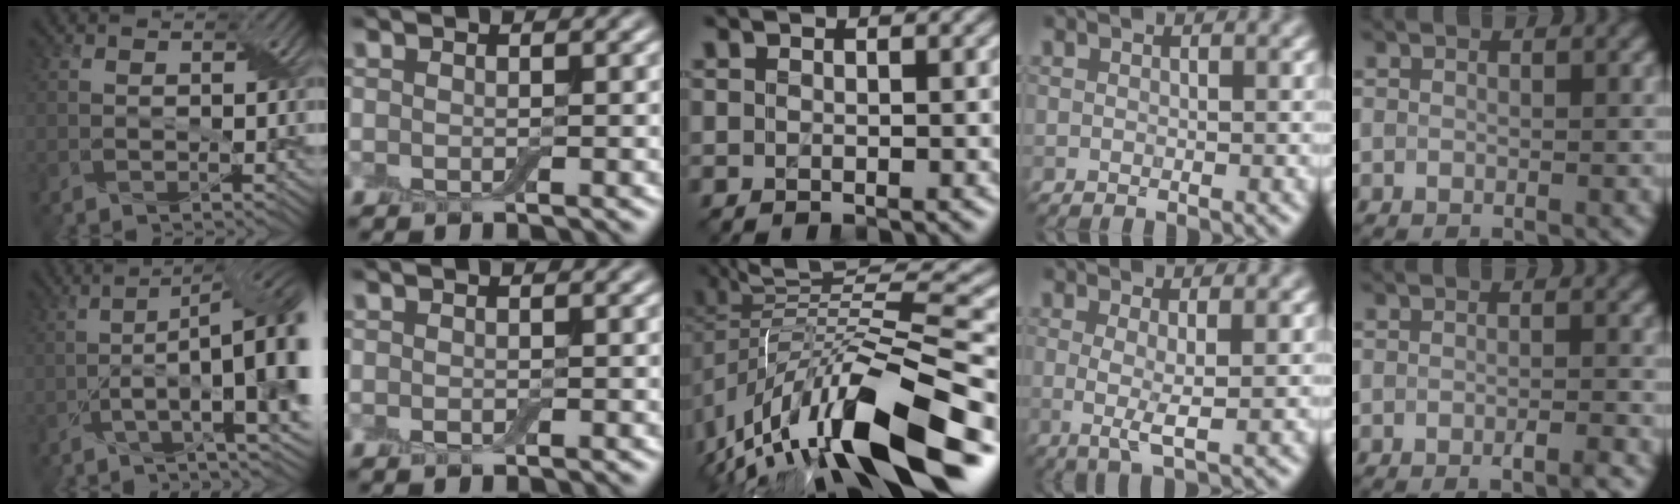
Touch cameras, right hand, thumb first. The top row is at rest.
{"thumb": {"total": 15.2, "force": [-2.0, 4.7, 14.4], "torque": [-0.217, -0.011, -0.025]}, "index": {"total": 0.5, "force": [-0.1, 0.4, 0.3], "torque": [-0.005, 0.000, -0.001]}, "middle": {"total": 14.6, "force": [-4.6, 4.2, 13.2], "torque": [-0.238, 0.017, -0.076]}, "ring": {"total": 2.5, "force": [0.0, 0.4, 2.5], "torque": [-0.052, -0.006, 0.000]}, "little": {"total": 1.7, "force": [-1.6, -0.1, 0.8], "torque": [-0.012, -0.004, -0.026]}}